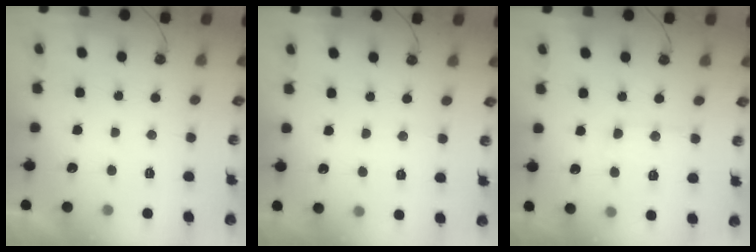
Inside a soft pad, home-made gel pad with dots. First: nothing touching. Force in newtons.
{"total": 4.9, "press": 4.9, "slide": 0.6}
{"total": 9.4, "press": 9.4, "slide": 0.9}